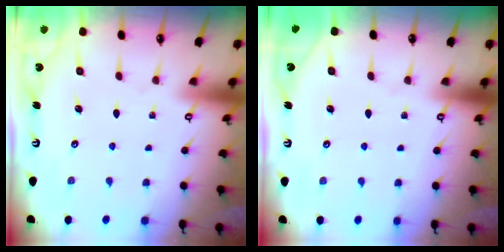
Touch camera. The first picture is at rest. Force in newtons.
{"total": 0.0}